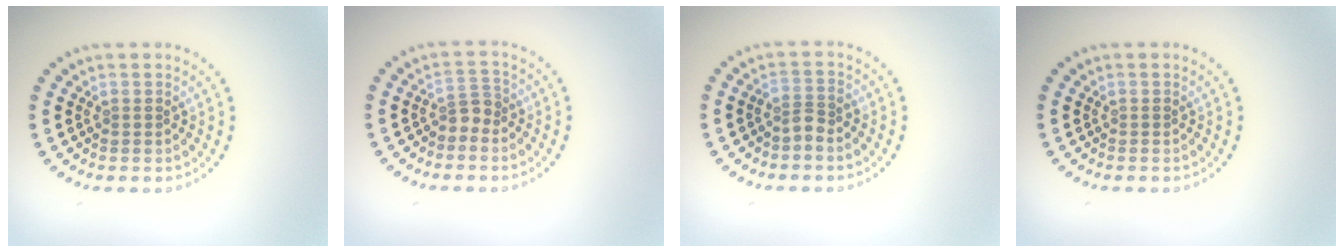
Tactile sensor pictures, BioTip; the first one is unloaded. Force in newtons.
{"total": 1.8, "press": 1.4, "slide": 1.1}
{"total": 1.4, "press": 1.2, "slide": 0.9}
{"total": 0.0}